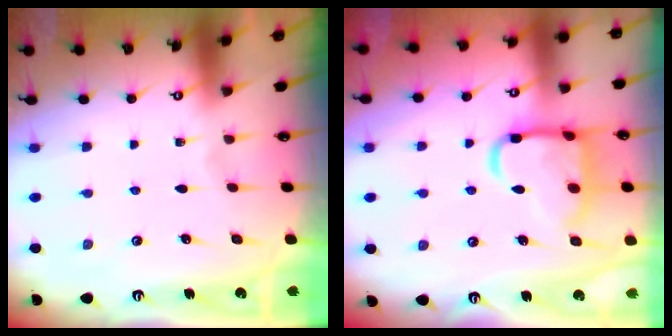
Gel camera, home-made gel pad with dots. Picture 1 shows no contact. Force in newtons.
{"total": 16.5, "press": 16.5, "slide": 1.3}